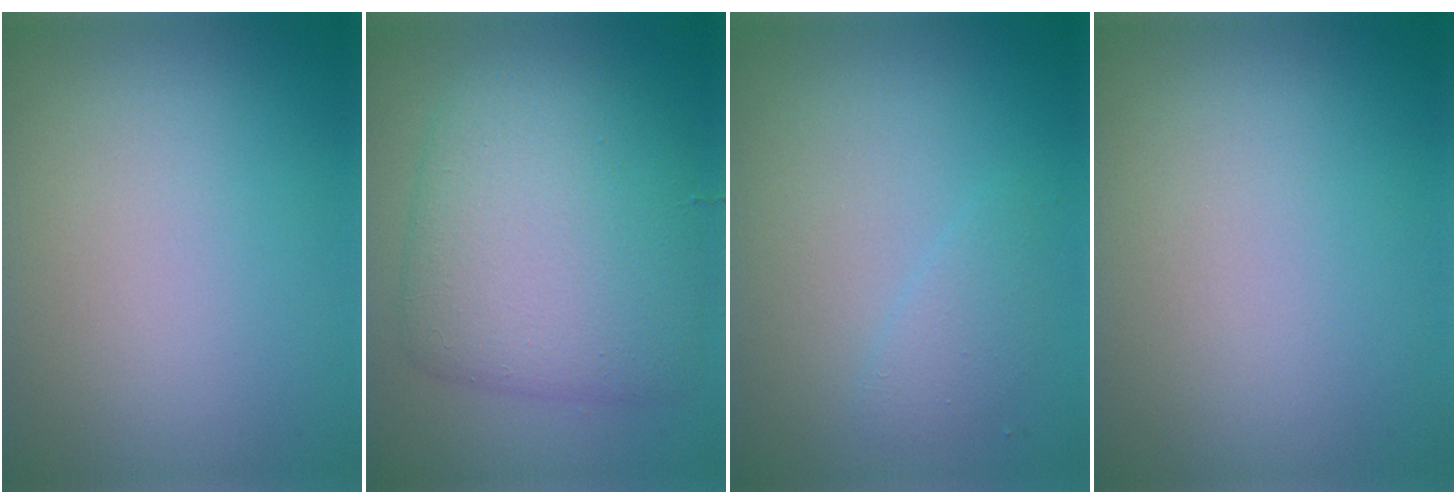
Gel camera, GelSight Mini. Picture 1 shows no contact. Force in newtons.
{"total": 8.0, "press": 8.0, "slide": 0.1}
{"total": 1.3, "press": 1.3, "slide": 0.0}
{"total": 0.0}